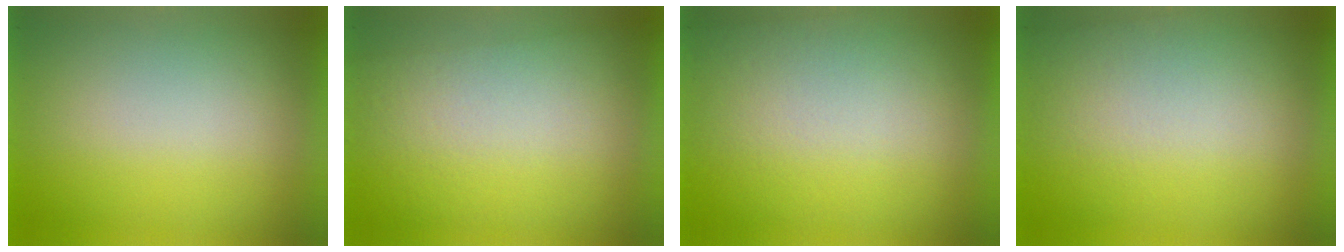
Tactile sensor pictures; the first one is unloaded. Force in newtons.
{"total": 2.8}
{"total": 2.9}
{"total": 2.2}